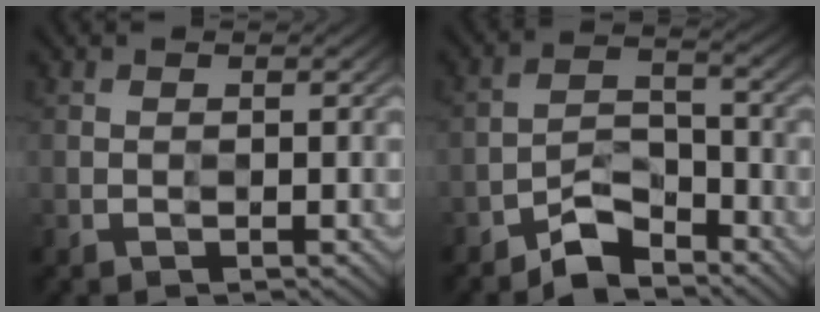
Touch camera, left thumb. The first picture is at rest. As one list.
[{"total": 4.3, "force": [-3.8, 1.4, 1.3], "torque": [-0.014, 0.012, -0.079]}]